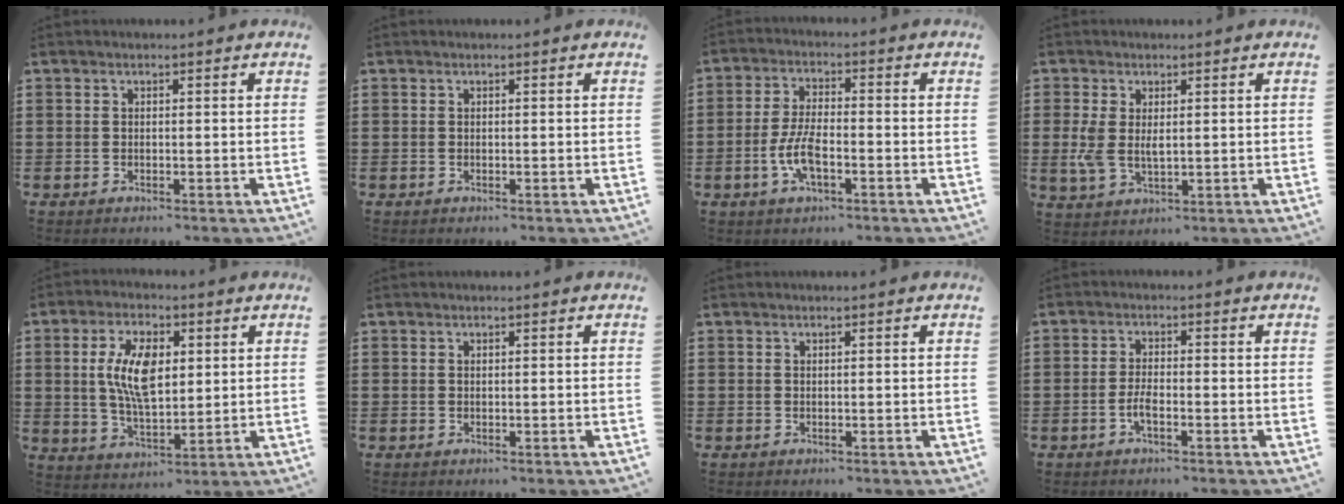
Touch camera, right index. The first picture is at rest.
{"total": 0.0}
{"total": 6.4, "force": [-2.1, 2.3, 5.7], "torque": [-0.136, -0.007, -0.048]}
{"total": 4.3, "force": [0.5, 2.3, 3.6], "torque": [-0.087, 0.001, 0.006]}
{"total": 9.4, "force": [1.9, 4.5, 8.1], "torque": [-0.160, 0.009, 0.029]}
{"total": 0.0}
{"total": 0.0}
{"total": 2.7, "force": [-1.2, 0.7, 2.4], "torque": [-0.058, -0.003, -0.026]}